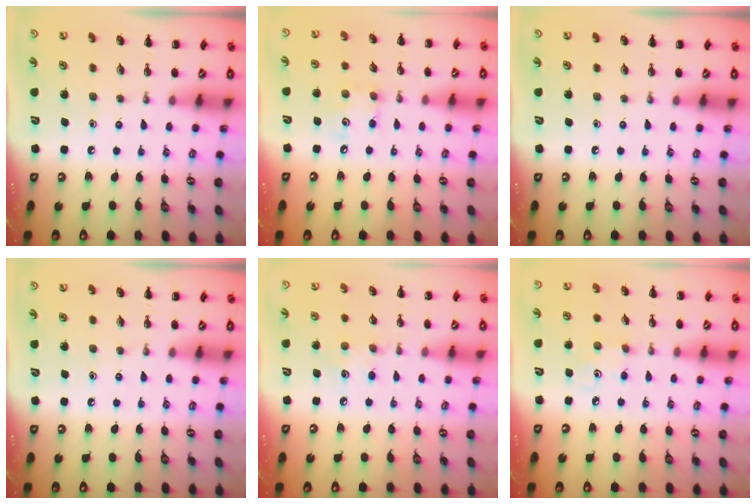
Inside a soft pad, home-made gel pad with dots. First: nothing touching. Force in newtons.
{"total": 5.2, "press": 5.2, "slide": 0.8}
{"total": 0.0}
{"total": 0.0}
{"total": 6.5, "press": 6.3, "slide": 1.6}
{"total": 2.5, "press": 2.4, "slide": 0.7}